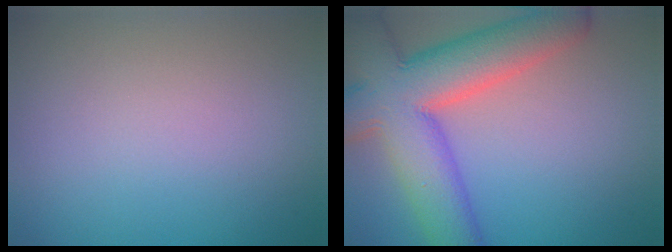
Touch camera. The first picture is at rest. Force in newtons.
{"total": 11.1, "press": 11.1, "slide": 0.7}